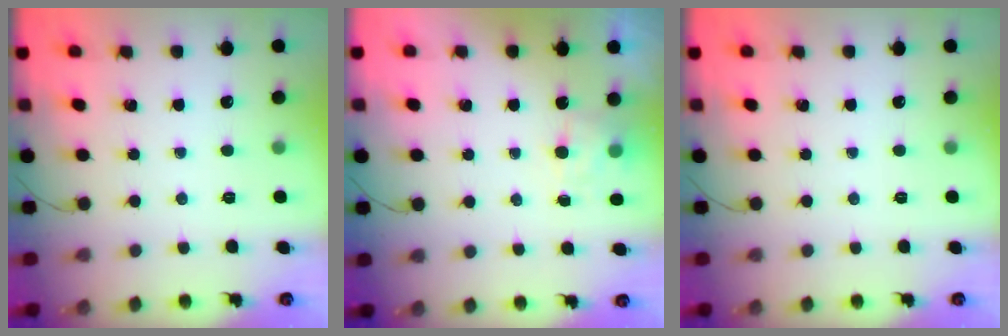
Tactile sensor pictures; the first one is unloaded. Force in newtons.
{"total": 5.3, "press": 5.2, "slide": 1.1}
{"total": 0.0}